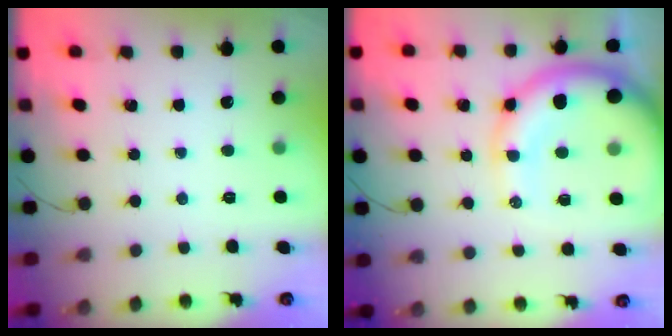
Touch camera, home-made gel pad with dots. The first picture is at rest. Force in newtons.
{"total": 15.1, "press": 14.8, "slide": 3.1}